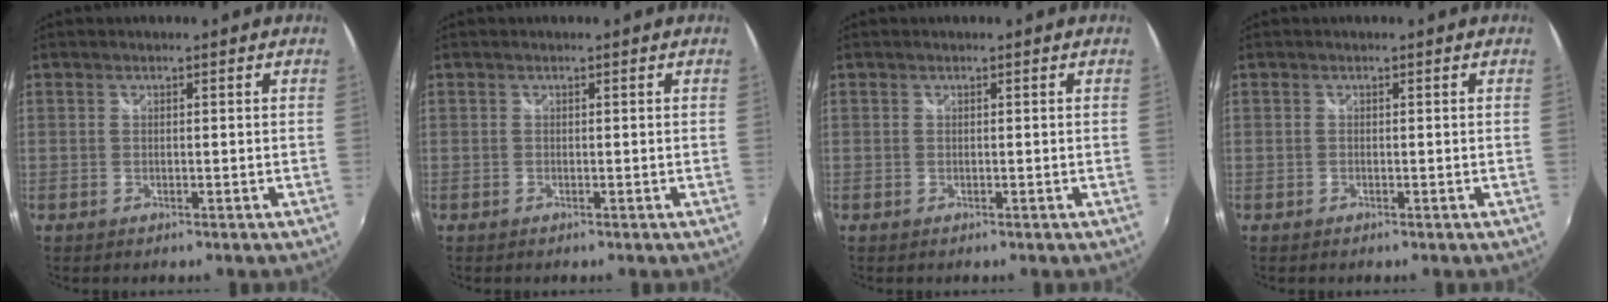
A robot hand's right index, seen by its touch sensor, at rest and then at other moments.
{"total": 0.0}
{"total": 0.0}
{"total": 0.0}